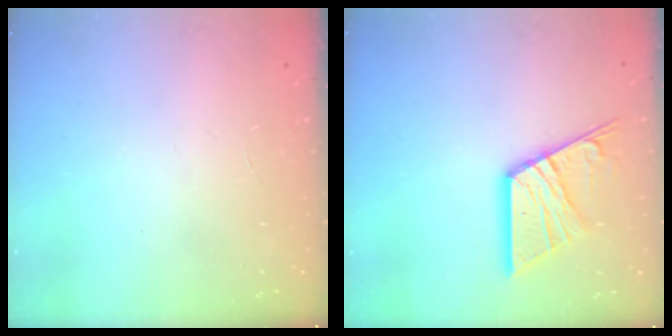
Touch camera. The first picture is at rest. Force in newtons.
{"total": 13.8, "press": 13.8, "slide": 1.0}